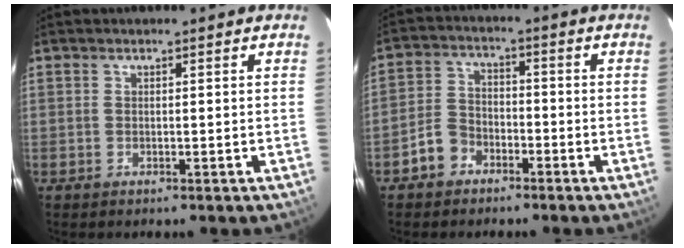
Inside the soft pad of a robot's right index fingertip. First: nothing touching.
{"total": 5.7, "force": [-3.7, 4.0, 1.8], "torque": [-0.045, 0.021, -0.066]}